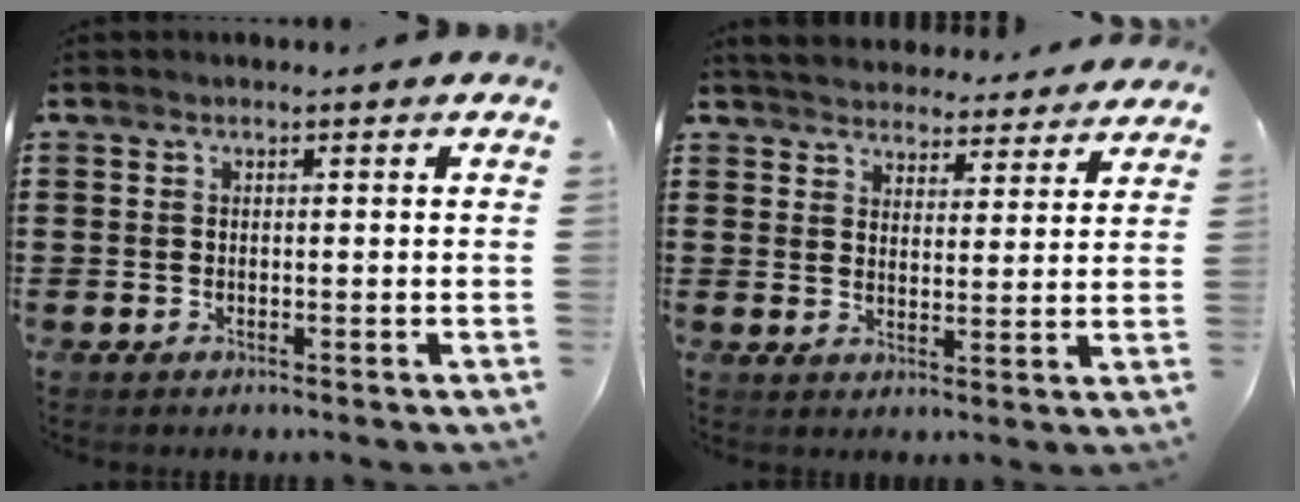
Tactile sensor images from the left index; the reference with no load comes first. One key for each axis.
{"total": 4.2, "fx": 4.2, "fy": 0.5, "fz": -0.2, "tx": -0.018, "ty": -0.024, "tz": 0.072}